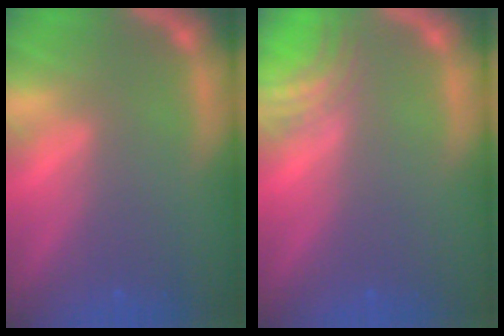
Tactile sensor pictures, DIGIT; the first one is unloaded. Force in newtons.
{"total": 3.0}